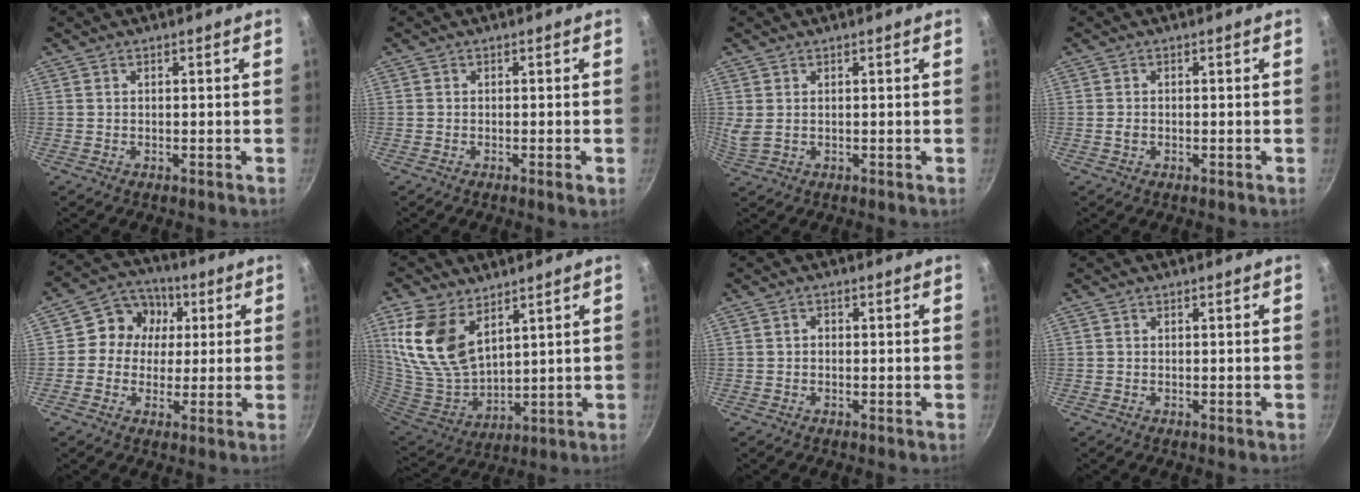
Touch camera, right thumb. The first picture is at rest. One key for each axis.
{"total": 1.3, "fx": -0.5, "fy": 0.1, "fz": 1.2, "tx": -0.025, "ty": -0.001, "tz": -0.012}
{"total": 2.5, "fx": 0.7, "fy": 1.3, "fz": 1.9, "tx": -0.039, "ty": -0.001, "tz": 0.021}
{"total": 1.0, "fx": -0.3, "fy": 0.7, "fz": 0.6, "tx": -0.014, "ty": 0.004, "tz": -0.006}
{"total": 9.6, "fx": 1.5, "fy": 8.7, "fz": 3.7, "tx": -0.020, "ty": 0.016, "tz": 0.004}
{"total": 16.4, "fx": 8.0, "fy": 9.5, "fz": 10.7, "tx": -0.211, "ty": -0.046, "tz": 0.172}
{"total": 1.1, "fx": 0.0, "fy": 0.9, "fz": 0.6, "tx": -0.011, "ty": 0.005, "tz": -0.002}
{"total": 0.0}